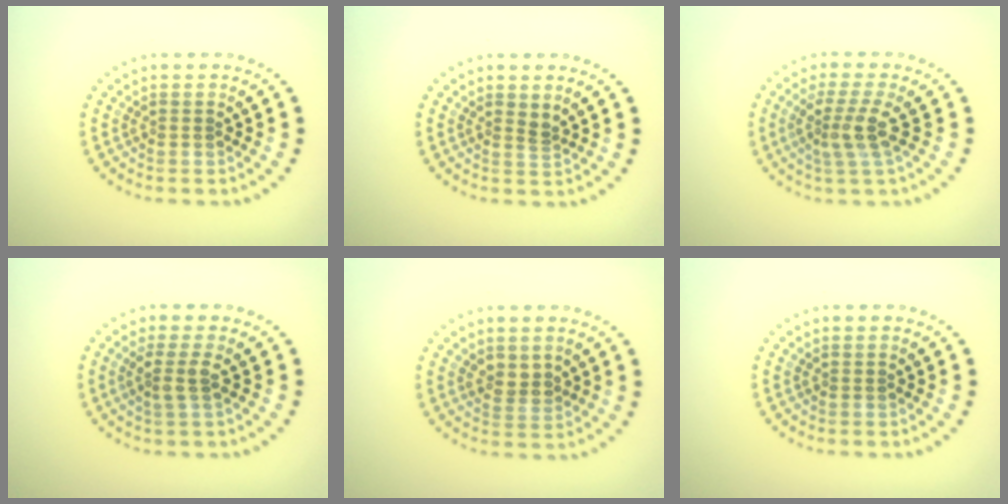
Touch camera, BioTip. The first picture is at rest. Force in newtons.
{"total": 0.7, "press": 0.4, "slide": 0.6}
{"total": 2.9, "press": 2.3, "slide": 1.8}
{"total": 1.9, "press": 1.5, "slide": 1.2}
{"total": 1.7, "press": 1.6, "slide": 0.6}
{"total": 0.0}